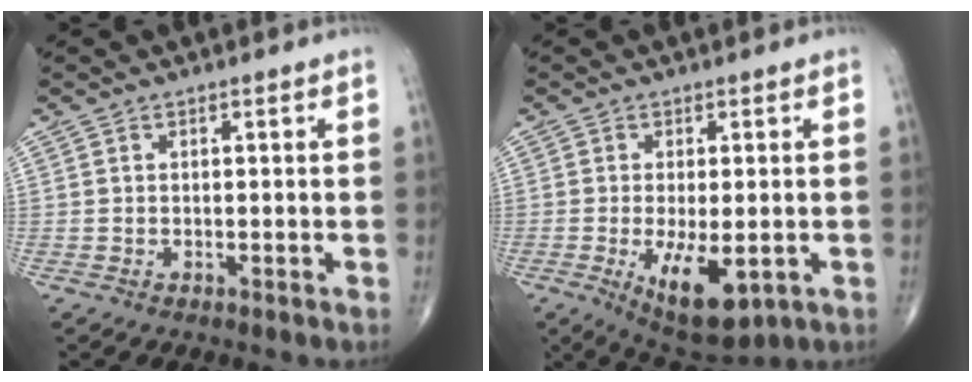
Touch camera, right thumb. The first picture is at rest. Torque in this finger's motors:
{"motor_torque": [-0.02, 0.86, 0.56, 0.29, 0.20]}